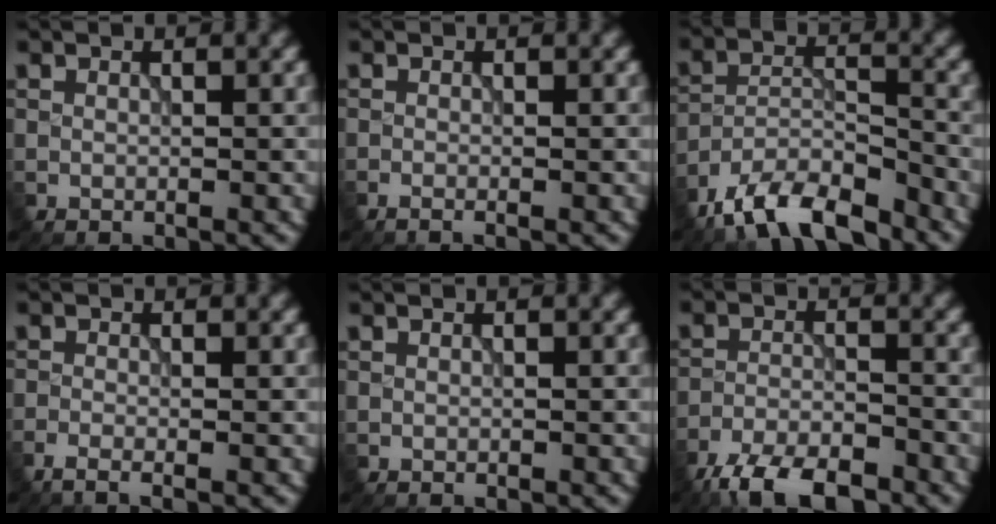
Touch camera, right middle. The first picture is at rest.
{"total": 1.0, "force": [-0.7, 0.2, 0.7], "torque": [-0.007, -0.005, -0.018]}
{"total": 8.1, "force": [-6.5, 2.6, 4.1], "torque": [-0.067, -0.005, -0.129]}
{"total": 2.0, "force": [-1.4, 0.4, 1.4], "torque": [-0.020, -0.007, -0.040]}
{"total": 0.0}
{"total": 7.0, "force": [-5.6, 2.1, 3.6], "torque": [-0.058, -0.006, -0.110]}